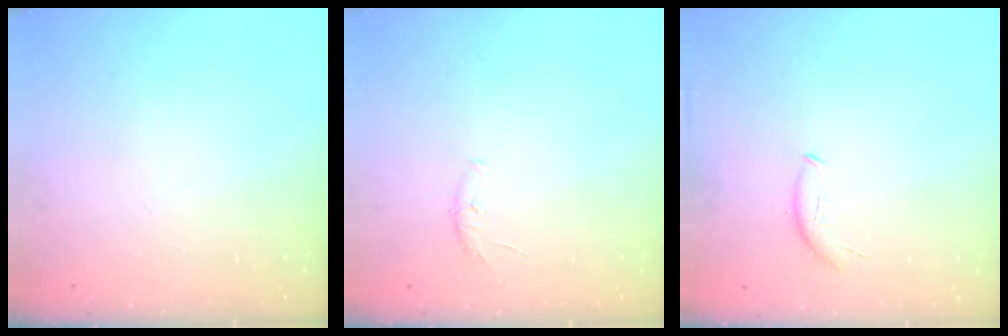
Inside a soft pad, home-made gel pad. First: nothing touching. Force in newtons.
{"total": 4.2, "press": 4.2, "slide": 0.6}
{"total": 6.6, "press": 6.6, "slide": 0.6}